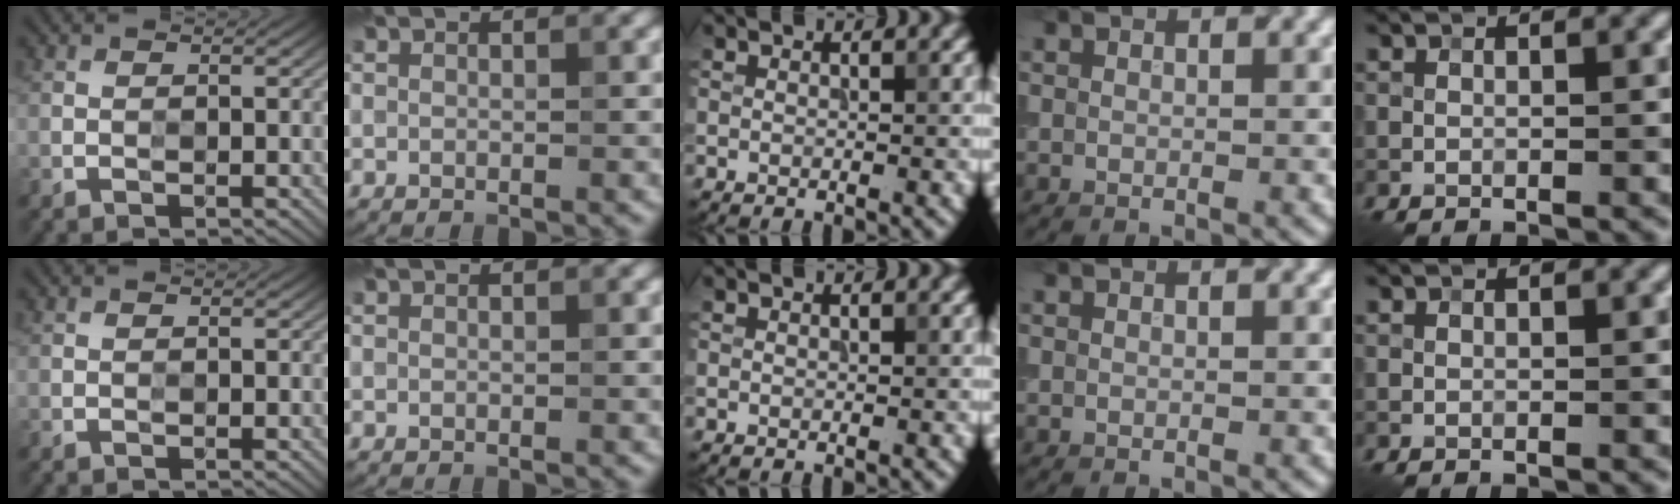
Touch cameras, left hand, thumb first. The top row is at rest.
{}